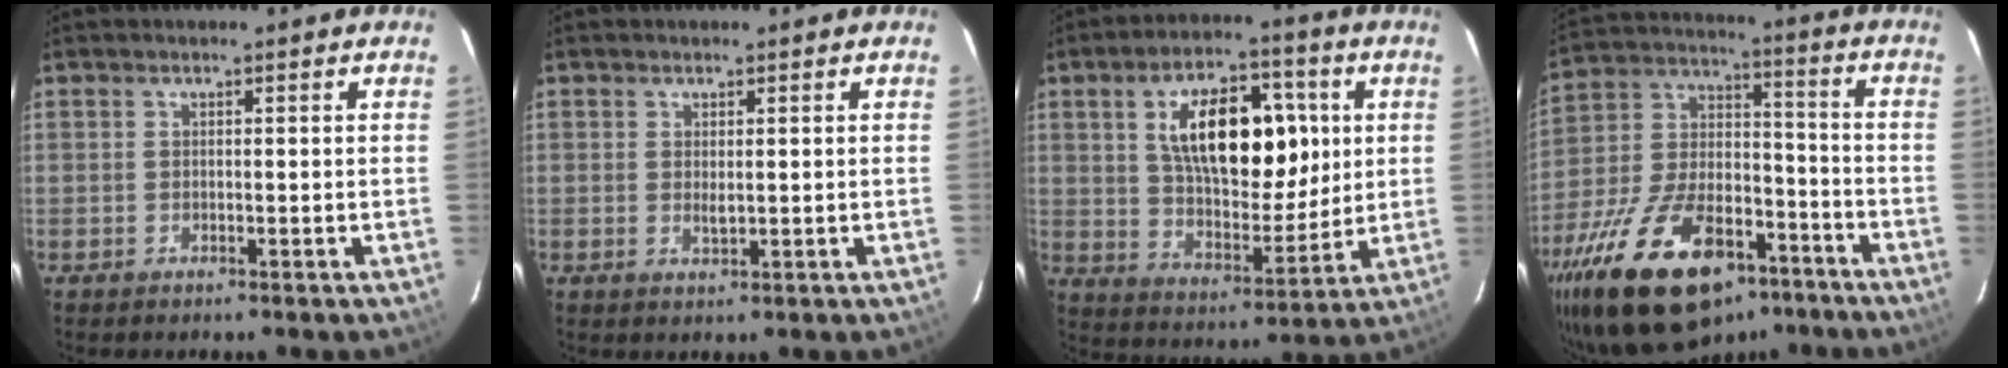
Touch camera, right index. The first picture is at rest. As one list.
[{"total": 1.5, "force": [0.2, 0.5, 1.4], "torque": [-0.026, -0.002, 0.005]}, {"total": 18.3, "force": [4.6, 9.4, 15.0], "torque": [-0.248, 0.015, 0.083]}, {"total": 27.8, "force": [-17.4, 13.5, 17.0], "torque": [-0.345, -0.007, -0.273]}]